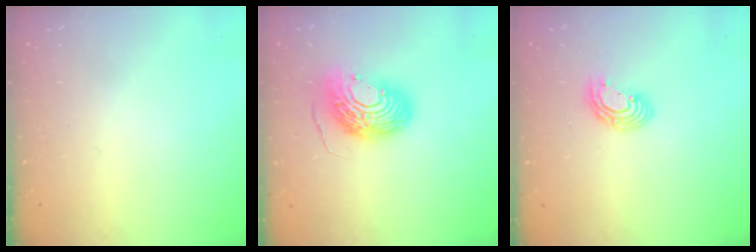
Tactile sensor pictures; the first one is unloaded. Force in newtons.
{"total": 14.7, "press": 14.7, "slide": 1.3}
{"total": 7.6, "press": 7.6, "slide": 0.9}